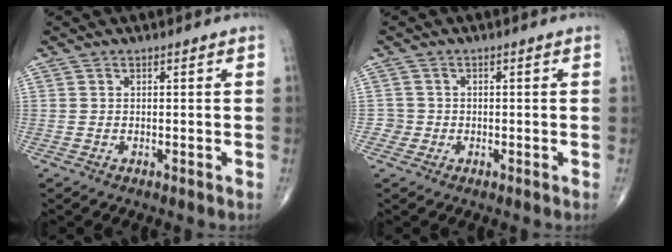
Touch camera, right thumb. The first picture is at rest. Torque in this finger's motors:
{"motor_torque": [-0.05, -0.13, 0.08, 0.01, 0.04]}